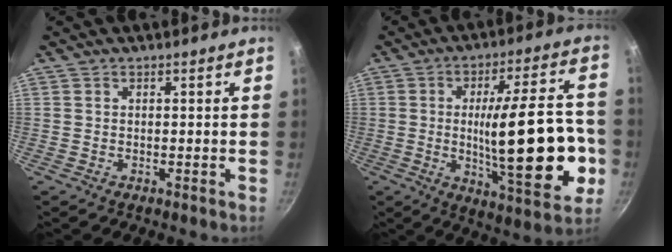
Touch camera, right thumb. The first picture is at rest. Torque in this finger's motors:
{"motor_torque": [1.74, 3.27, 2.09, 0.04, 0.42]}